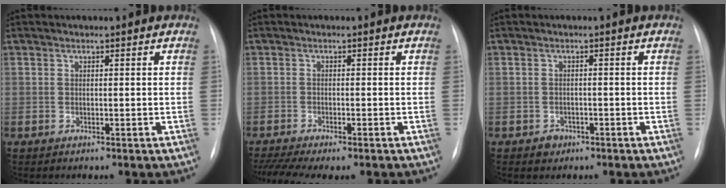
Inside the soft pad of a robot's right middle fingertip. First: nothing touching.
{"total": 10.4, "force": [-8.3, 2.5, 5.7], "torque": [-0.097, 0.002, -0.121]}
{"total": 2.0, "force": [-1.1, 1.6, 0.4], "torque": [-0.003, 0.005, -0.012]}